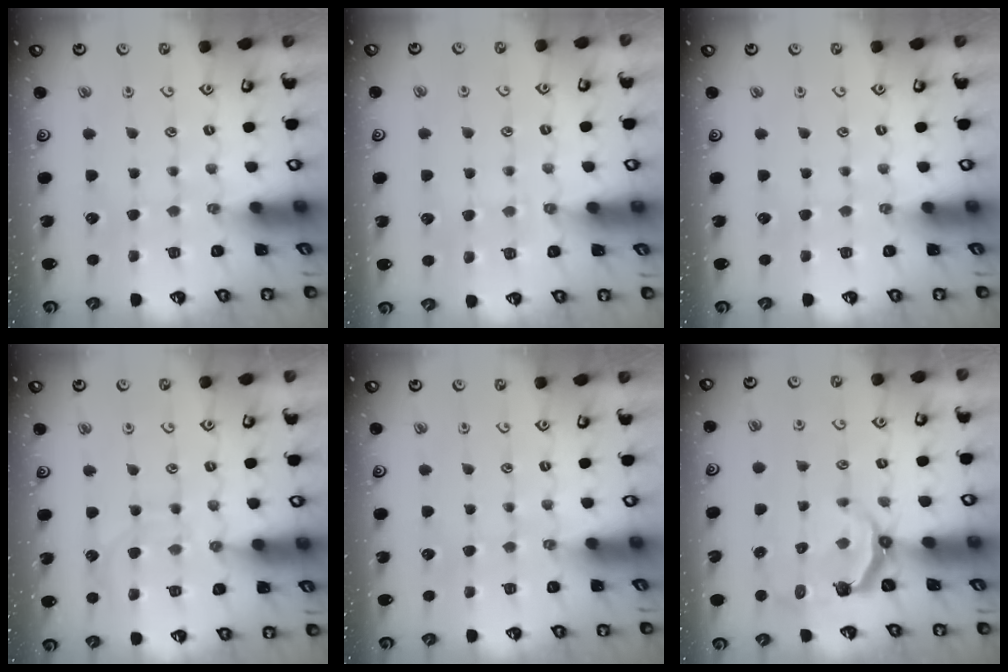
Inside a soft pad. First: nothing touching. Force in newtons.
{"total": 3.2, "press": 3.1, "slide": 0.7}
{"total": 0.0}
{"total": 7.6, "press": 7.5, "slide": 0.7}
{"total": 0.0}
{"total": 4.2, "press": 2.7, "slide": 3.2}